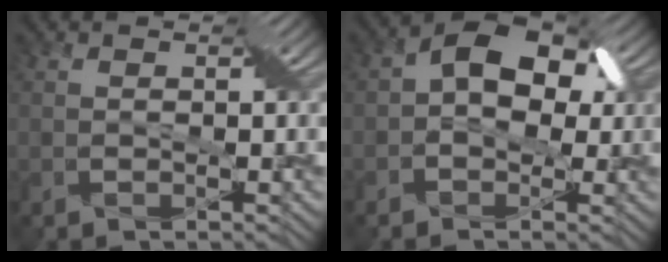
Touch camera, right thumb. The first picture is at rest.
{"total": 7.5, "force": [1.2, 4.7, 5.8], "torque": [-0.089, 0.028, 0.001]}